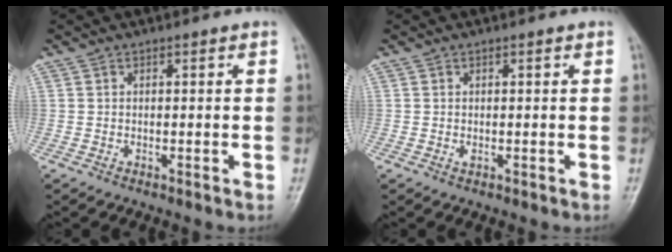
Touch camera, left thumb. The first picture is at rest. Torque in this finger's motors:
{"motor_torque": [-0.03, 0.00, 0.00, 0.04, 0.00]}